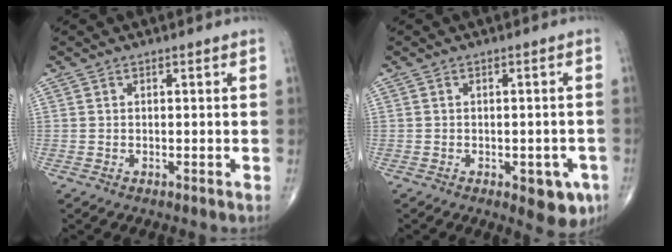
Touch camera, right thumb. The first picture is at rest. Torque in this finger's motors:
{"motor_torque": [0.91, 0.83, 0.37, -0.42, 0.16]}